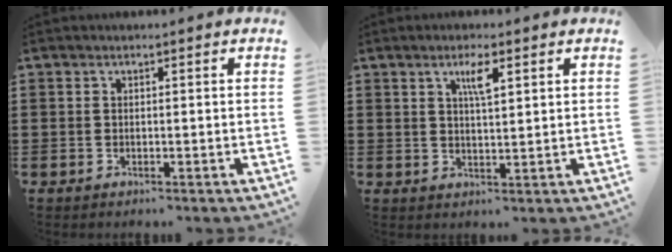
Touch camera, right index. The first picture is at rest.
{"total": 3.7, "force": [1.8, 0.8, 3.1], "torque": [-0.058, 0.005, 0.027]}